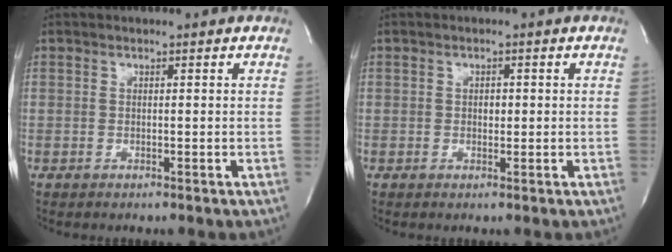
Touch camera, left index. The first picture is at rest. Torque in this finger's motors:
{"motor_torque": [0.07, -0.04, 0.00, 0.00]}